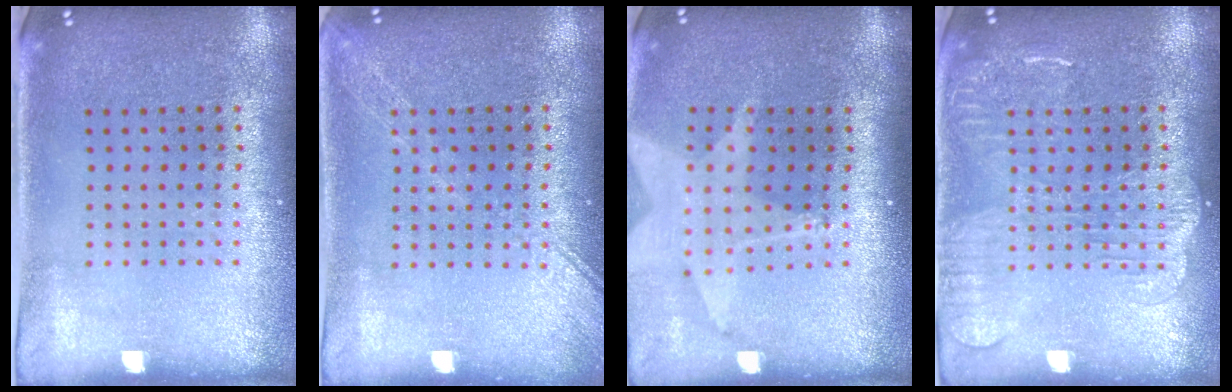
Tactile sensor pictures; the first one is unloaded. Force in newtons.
{"total": 2.4, "press": 2.3, "slide": 0.4}
{"total": 1.7, "press": 1.5, "slide": 0.9}
{"total": 2.8, "press": 2.8, "slide": 0.3}